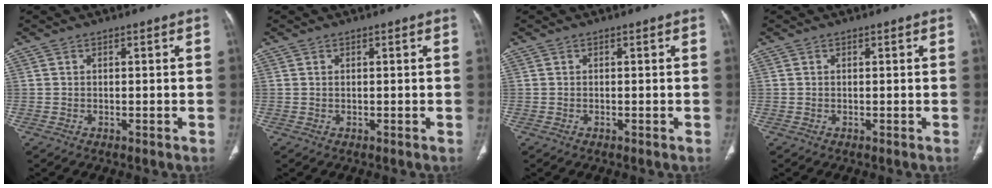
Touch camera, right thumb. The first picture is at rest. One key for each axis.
{"total": 0.0}
{"total": 0.0}
{"total": 0.0}